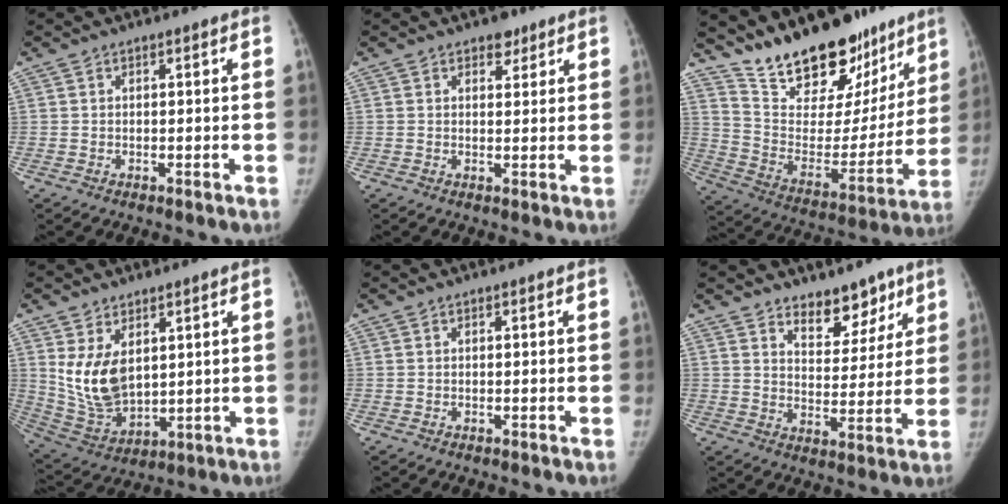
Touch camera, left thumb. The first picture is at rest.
{"total": 2.8, "force": [2.0, 1.7, 1.1], "torque": [0.002, -0.011, 0.026]}
{"total": 25.2, "force": [19.3, 10.9, 12.0], "torque": [-0.145, -0.100, 0.310]}
{"total": 11.3, "force": [3.7, 6.8, 8.3], "torque": [-0.142, -0.028, 0.094]}
{"total": 0.0}
{"total": 9.1, "force": [6.8, 4.7, 3.7], "torque": [-0.011, -0.047, 0.107]}